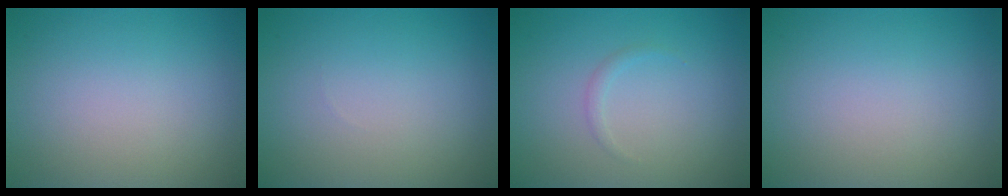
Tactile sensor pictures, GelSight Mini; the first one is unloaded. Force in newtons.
{"total": 0.0}
{"total": 0.6, "press": 0.6, "slide": 0.1}
{"total": 0.0}